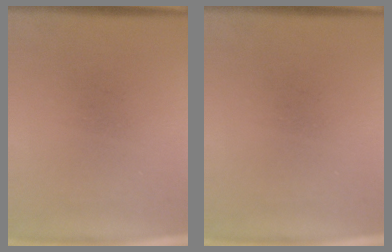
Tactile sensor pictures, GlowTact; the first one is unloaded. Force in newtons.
{"total": 0.0}